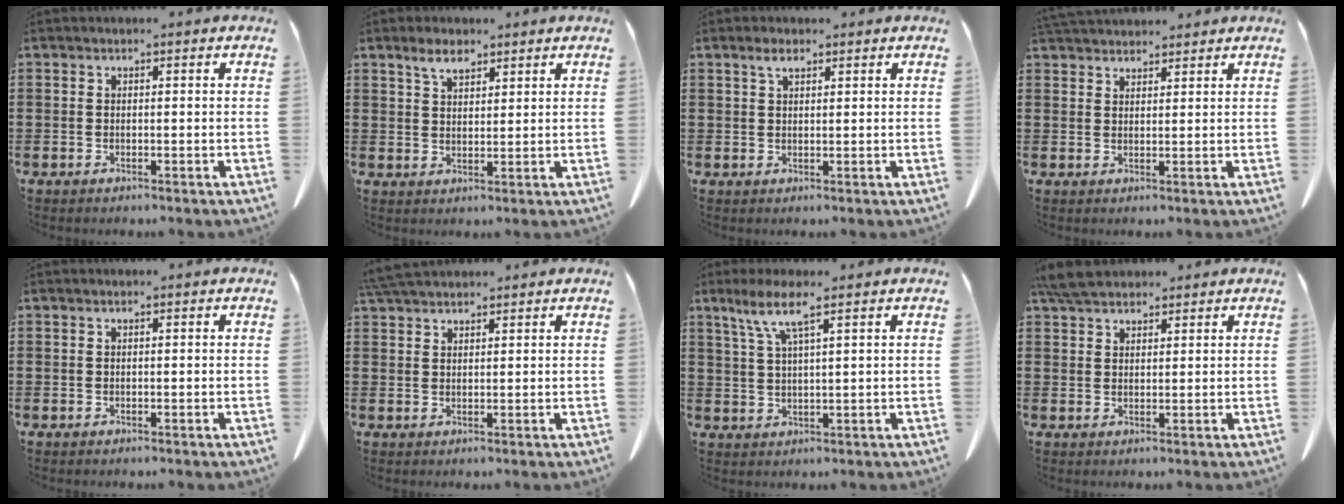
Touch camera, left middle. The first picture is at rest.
{"total": 3.8, "force": [2.7, 1.5, 2.2], "torque": [-0.049, 0.004, 0.050]}
{"total": 2.4, "force": [1.4, 0.7, 1.7], "torque": [-0.037, 0.004, 0.025]}
{"total": 3.2, "force": [3.1, 0.6, 0.5], "torque": [-0.017, -0.005, 0.061]}
{"total": 0.0}
{"total": 3.8, "force": [3.5, 0.6, 1.3], "torque": [-0.035, -0.006, 0.068]}
{"total": 5.7, "force": [3.5, 0.4, 4.5], "torque": [-0.098, 0.000, 0.060]}
{"total": 5.0, "force": [4.4, 1.5, 1.9], "torque": [-0.048, -0.003, 0.084]}